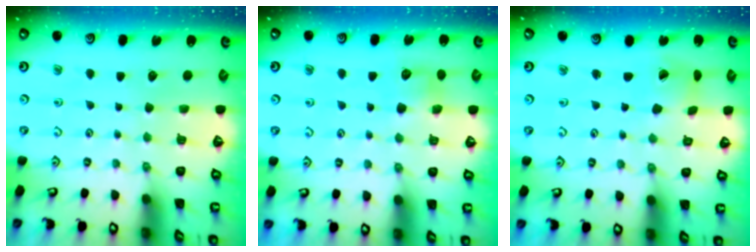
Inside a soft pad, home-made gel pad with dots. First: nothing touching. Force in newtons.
{"total": 7.1, "press": 7.0, "slide": 0.6}
{"total": 2.9, "press": 2.9, "slide": 0.4}